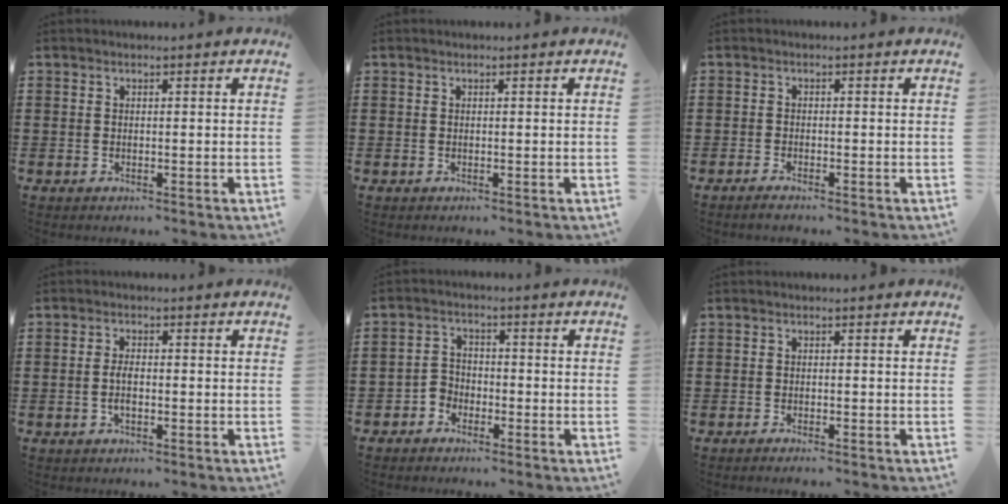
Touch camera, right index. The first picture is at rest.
{"total": 0.0}
{"total": 1.1, "force": [-1.0, -0.1, 0.4], "torque": [-0.009, -0.004, -0.018]}
{"total": 2.4, "force": [-0.4, 0.7, 2.3], "torque": [-0.059, -0.008, -0.012]}
{"total": 2.7, "force": [-2.0, 1.8, 0.4], "torque": [-0.015, 0.008, -0.044]}
{"total": 0.8, "force": [-0.8, -0.1, 0.2], "torque": [-0.006, -0.001, -0.016]}